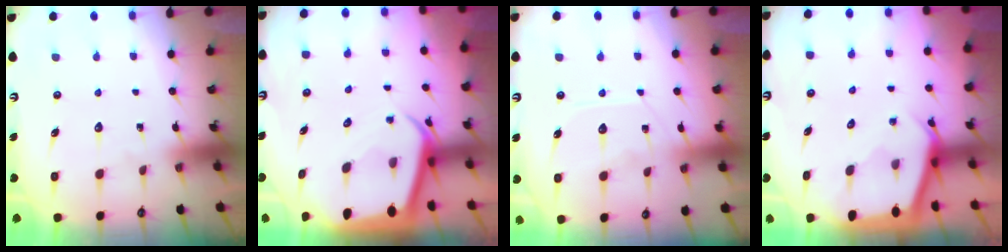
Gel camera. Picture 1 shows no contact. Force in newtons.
{"total": 3.2, "press": 3.2, "slide": 0.3}
{"total": 8.1, "press": 8.1, "slide": 0.8}
{"total": 2.3, "press": 2.3, "slide": 0.2}